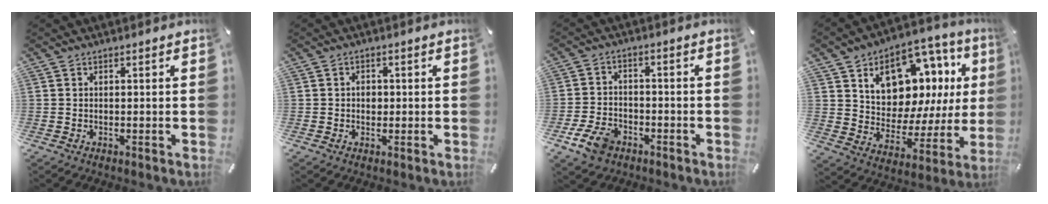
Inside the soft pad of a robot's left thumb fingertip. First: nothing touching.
{"total": 2.1, "force": [-0.1, 1.8, 1.2], "torque": [-0.016, 0.003, -0.007]}
{"total": 7.9, "force": [-4.1, 5.2, 4.2], "torque": [-0.091, 0.017, -0.076]}
{"total": 14.9, "force": [8.6, 9.6, 7.4], "torque": [-0.116, -0.067, 0.154]}